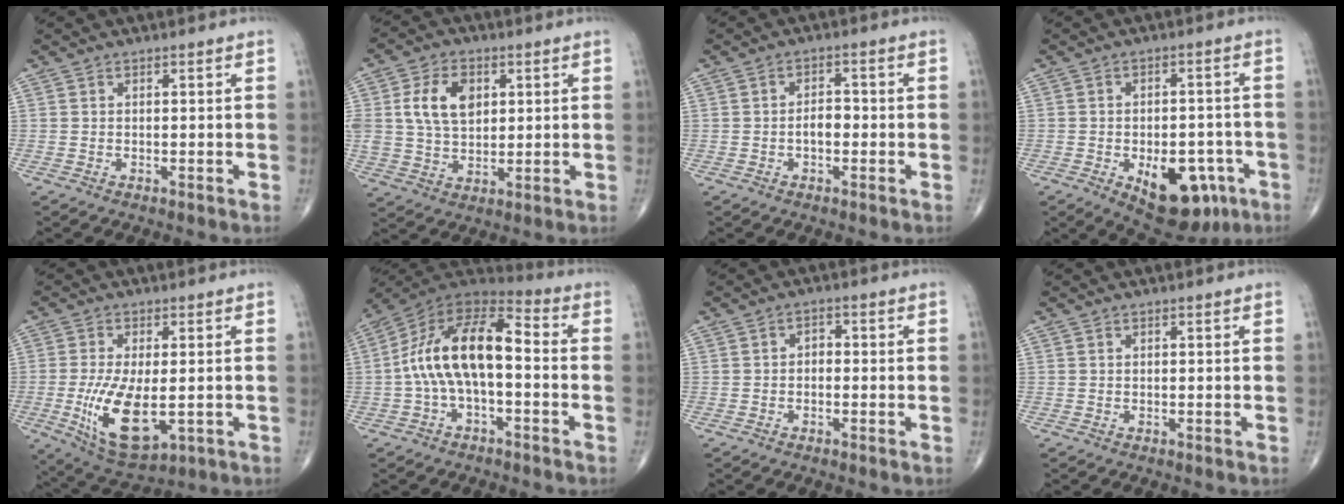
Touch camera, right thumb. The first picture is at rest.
{"total": 10.5, "force": [2.7, 7.0, 7.3], "torque": [-0.120, -0.001, 0.055]}
{"total": 2.9, "force": [-0.7, 1.7, 2.3], "torque": [-0.029, 0.012, -0.015]}
{"total": 14.5, "force": [-6.1, 7.9, 10.5], "torque": [-0.114, 0.023, -0.071]}
{"total": 12.7, "force": [-2.3, 5.7, 11.2], "torque": [-0.205, -0.023, -0.023]}
{"total": 16.1, "force": [-1.1, 7.6, 14.1], "torque": [-0.253, 0.053, -0.031]}
{"total": 1.8, "force": [-0.5, 1.3, 1.1], "torque": [-0.002, 0.010, -0.016]}
{"total": 0.0}